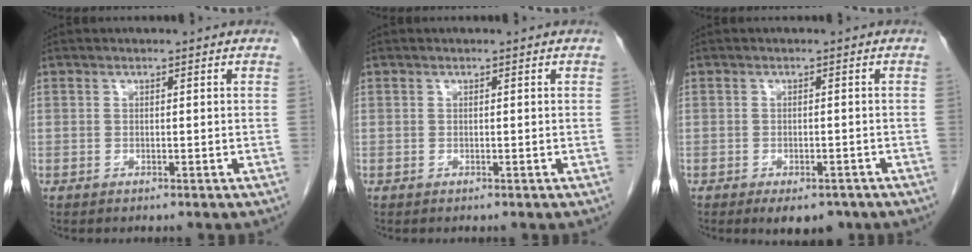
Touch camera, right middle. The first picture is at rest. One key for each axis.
{"total": 0.0}
{"total": 5.3, "fx": -3.8, "fy": 2.4, "fz": 2.8, "tx": -0.031, "ty": -0.003, "tz": -0.049}